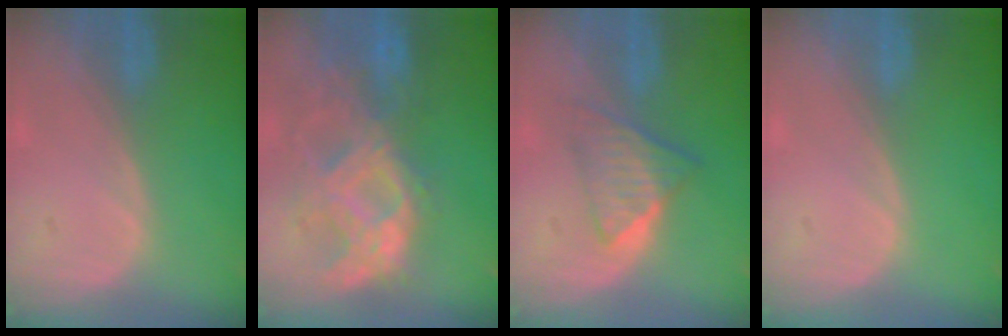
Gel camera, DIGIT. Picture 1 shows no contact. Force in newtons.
{"total": 10.6, "press": 9.2, "slide": 5.3}
{"total": 5.9, "press": 5.1, "slide": 3.0}
{"total": 0.0}